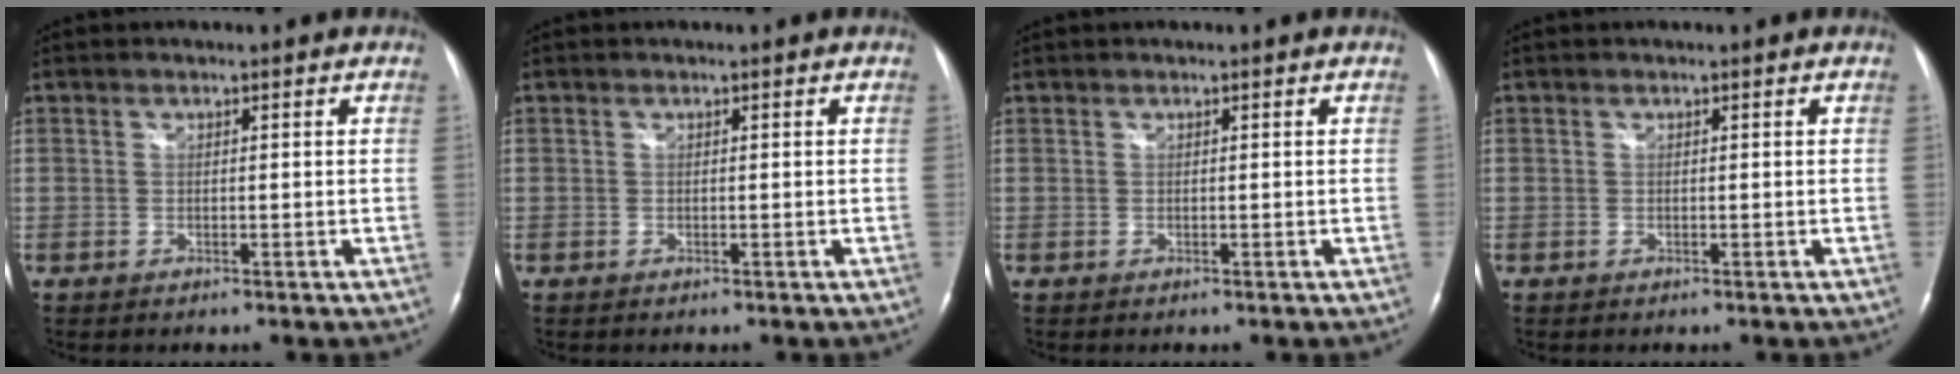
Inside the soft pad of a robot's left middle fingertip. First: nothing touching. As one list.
[{"total": 0.0}, {"total": 0.0}, {"total": 0.0}]